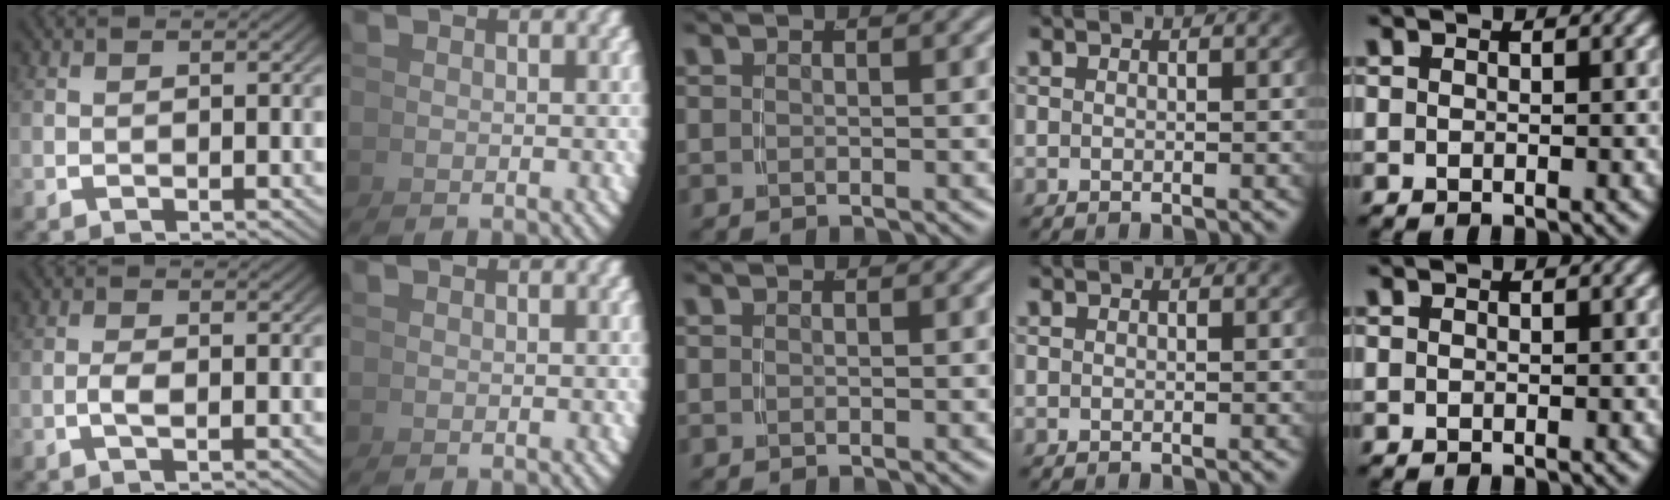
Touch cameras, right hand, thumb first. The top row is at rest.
{"thumb": {"total": 1.4, "force": [-0.4, 0.5, 1.2], "torque": [-0.035, -0.004, -0.007]}}